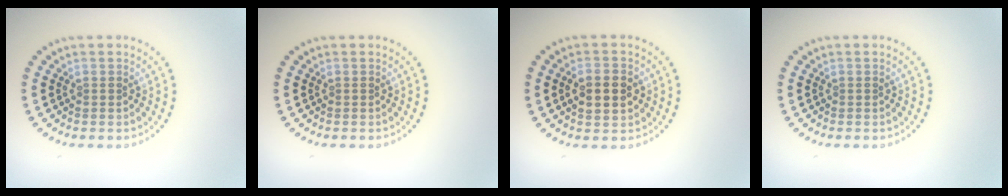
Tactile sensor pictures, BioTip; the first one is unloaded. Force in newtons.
{"total": 0.0}
{"total": 3.9, "press": 3.9, "slide": 0.2}
{"total": 0.0}